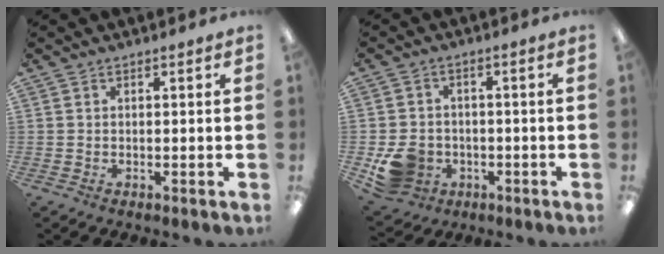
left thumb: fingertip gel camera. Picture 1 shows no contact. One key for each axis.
{"total": 8.2, "fx": -2.8, "fy": 6.9, "fz": 3.4, "tx": -0.066, "ty": 0.022, "tz": -0.043}